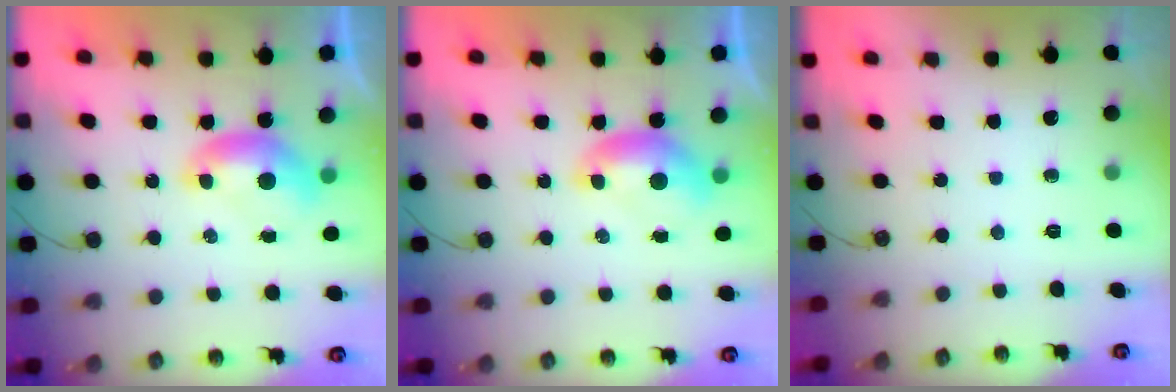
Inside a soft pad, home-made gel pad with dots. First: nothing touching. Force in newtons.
{"total": 0.0}
{"total": 0.0}